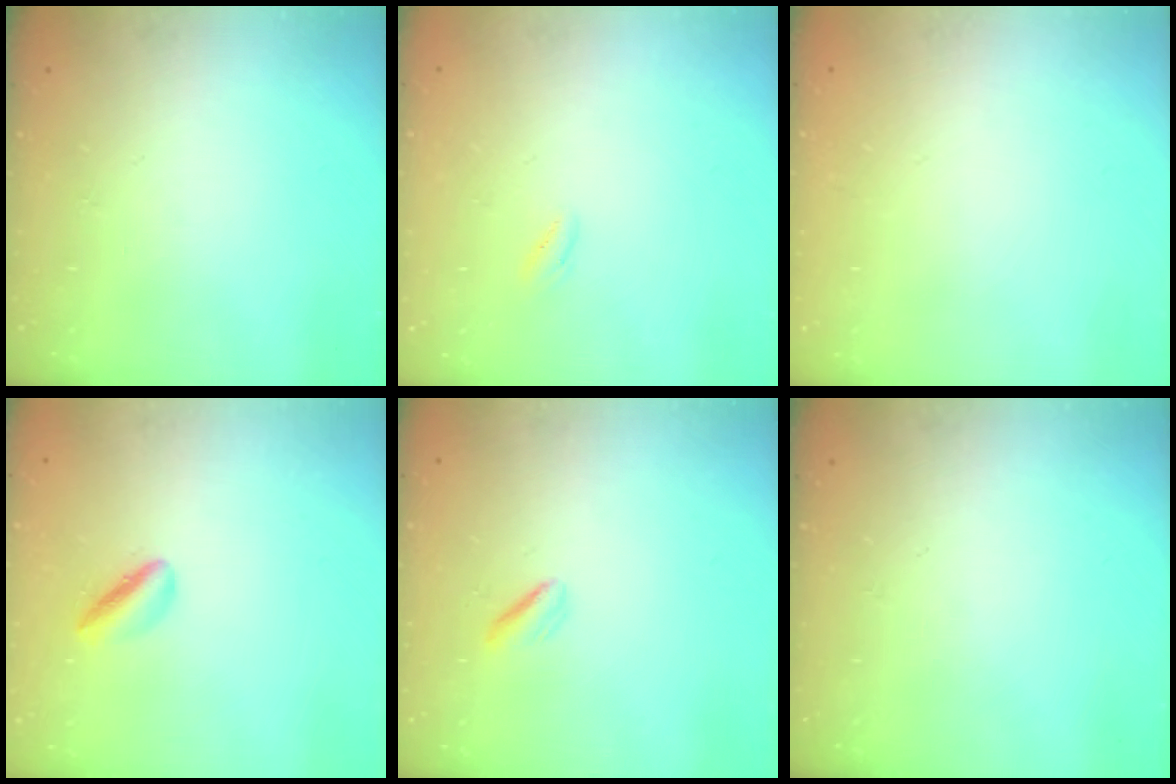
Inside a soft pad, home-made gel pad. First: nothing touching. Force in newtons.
{"total": 1.1, "press": 0.8, "slide": 0.6}
{"total": 2.2, "press": 2.2, "slide": 0.1}
{"total": 2.8, "press": 2.8, "slide": 0.5}
{"total": 2.0, "press": 2.0, "slide": 0.6}
{"total": 0.0}